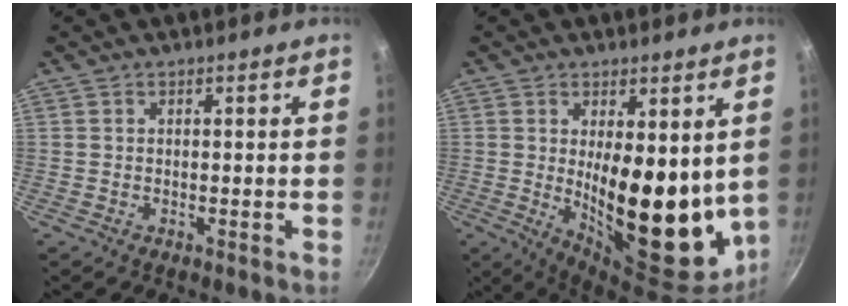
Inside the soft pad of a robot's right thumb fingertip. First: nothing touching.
{"total": 18.2, "force": [1.6, 7.9, 16.3], "torque": [-0.204, -0.049, 0.042]}